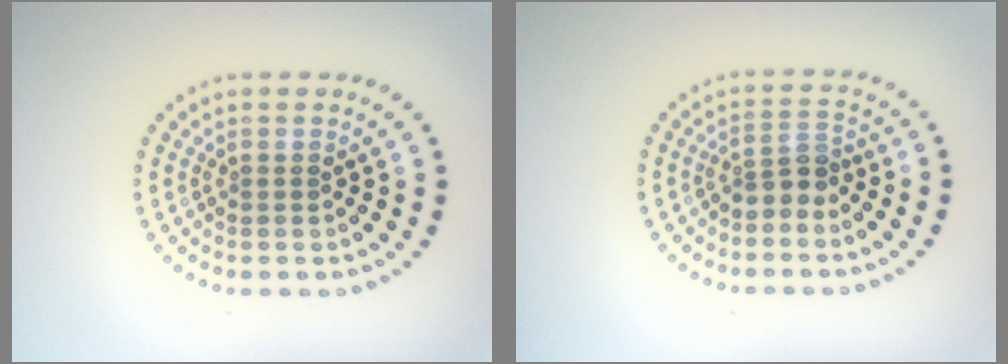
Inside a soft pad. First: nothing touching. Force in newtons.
{"total": 2.3, "press": 1.8, "slide": 1.5}